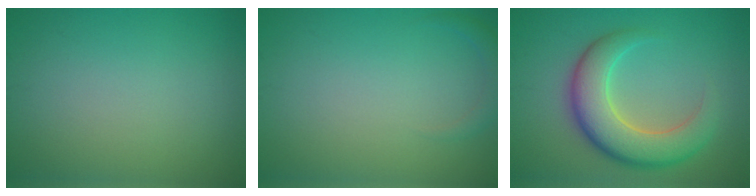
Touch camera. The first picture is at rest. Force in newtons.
{"total": 1.2, "press": 1.2, "slide": 0.2}
{"total": 7.3, "press": 7.2, "slide": 0.6}